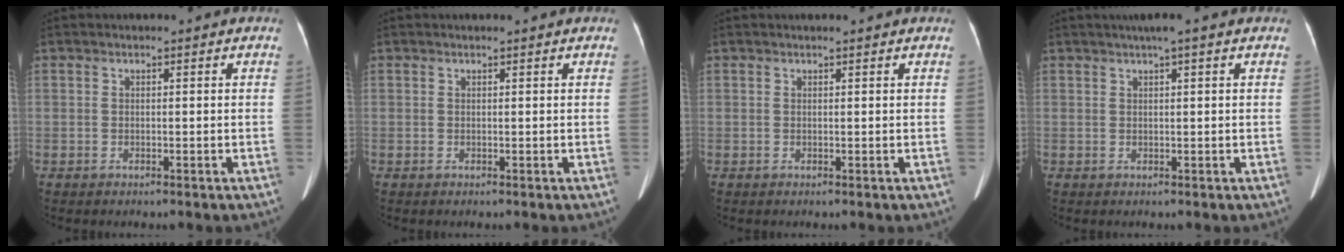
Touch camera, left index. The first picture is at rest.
{"total": 1.0, "force": [0.9, 0.1, 0.3], "torque": [-0.007, 0.009, 0.013]}
{"total": 1.5, "force": [1.3, 0.1, 0.6], "torque": [-0.008, 0.012, 0.018]}
{"total": 3.0, "force": [2.0, -0.3, 2.2], "torque": [-0.036, 0.017, 0.033]}